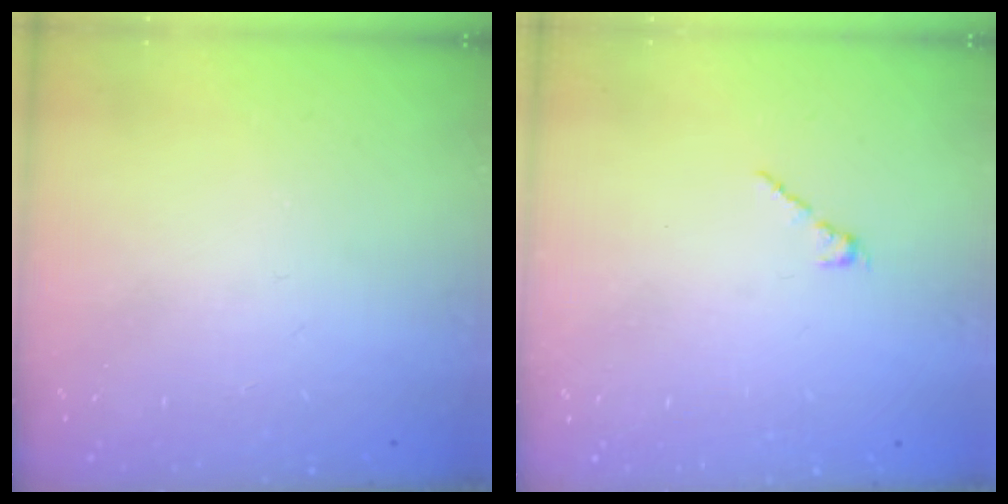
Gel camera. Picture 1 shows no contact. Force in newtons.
{"total": 2.1, "press": 2.0, "slide": 0.7}